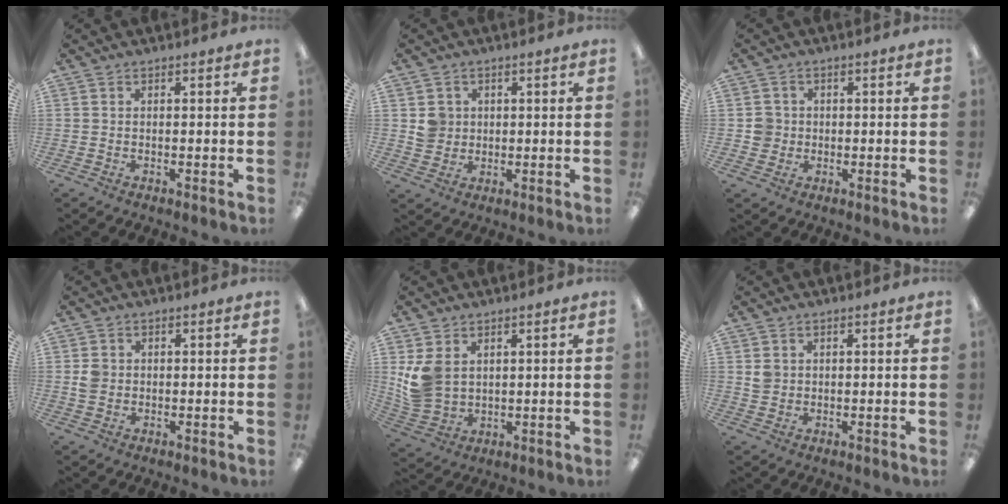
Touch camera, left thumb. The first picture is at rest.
{"total": 4.6, "force": [1.1, 4.4, 0.8], "torque": [-0.005, 0.001, 0.016]}
{"total": 3.9, "force": [0.1, 3.9, 0.5], "torque": [-0.009, 0.006, 0.001]}
{"total": 3.0, "force": [0.2, 2.7, 1.1], "torque": [-0.015, 0.003, 0.001]}
{"total": 8.2, "force": [2.8, 6.4, 4.4], "torque": [-0.095, 0.001, 0.059]}
{"total": 2.6, "force": [0.8, 2.3, 0.7], "torque": [-0.008, 0.000, 0.013]}